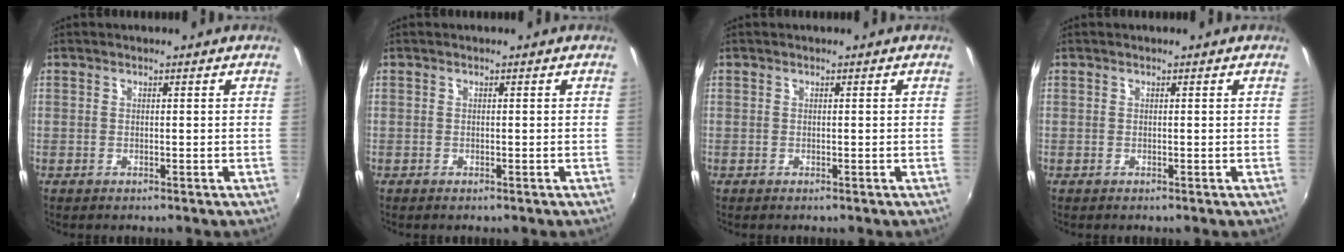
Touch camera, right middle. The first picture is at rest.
{"total": 0.7, "force": [0.6, -0.1, -0.2], "torque": [0.004, -0.001, 0.008]}
{"total": 0.0}
{"total": 0.0}